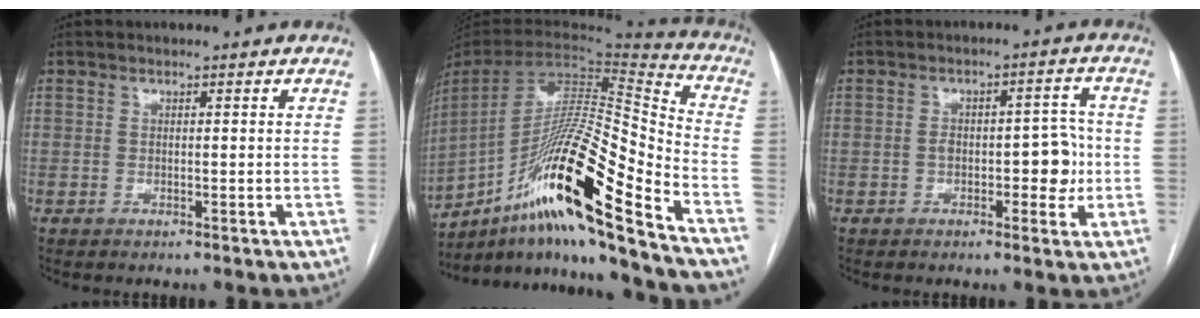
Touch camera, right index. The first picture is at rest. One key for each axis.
{"total": 24.9, "fx": -15.0, "fy": 0.4, "fz": 19.8, "tx": -0.349, "ty": -0.008, "tz": -0.271}
{"total": 6.5, "fx": -1.0, "fy": 3.1, "fz": 5.6, "tx": -0.075, "ty": 0.021, "tz": -0.010}